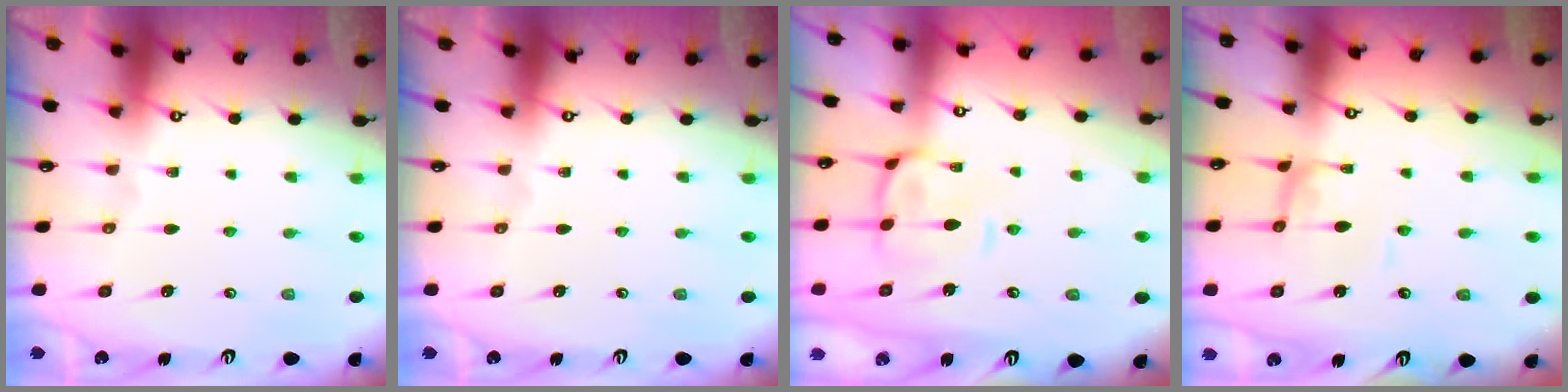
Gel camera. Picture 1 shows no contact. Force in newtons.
{"total": 0.0}
{"total": 3.1, "press": 3.0, "slide": 1.1}
{"total": 0.9, "press": 0.9, "slide": 0.1}